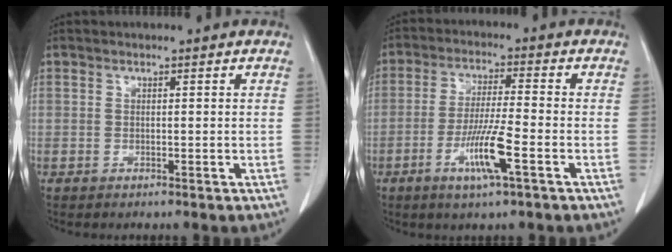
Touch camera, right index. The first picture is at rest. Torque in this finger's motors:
{"motor_torque": [0.75, -0.28, 0.30, 0.09]}